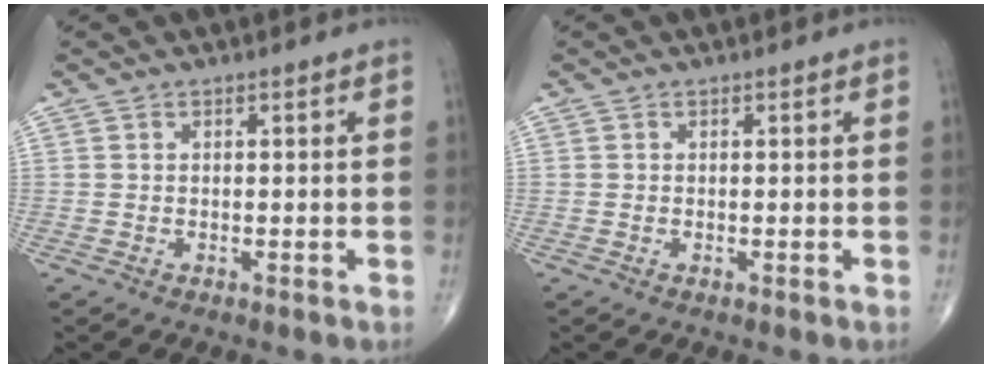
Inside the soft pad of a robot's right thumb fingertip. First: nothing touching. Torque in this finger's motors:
{"motor_torque": [-0.05, -0.04, -0.01, 0.14, 0.02]}